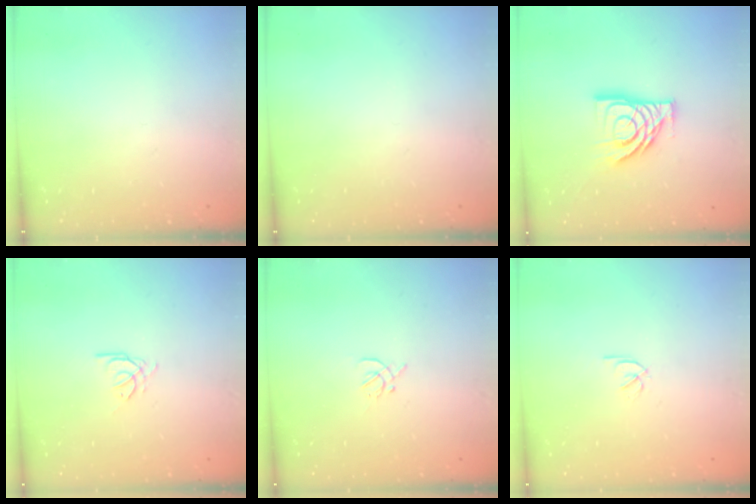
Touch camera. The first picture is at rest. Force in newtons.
{"total": 0.0}
{"total": 13.3, "press": 13.3, "slide": 1.2}
{"total": 0.7, "press": 0.6, "slide": 0.3}
{"total": 1.4, "press": 1.3, "slide": 0.5}
{"total": 1.8, "press": 1.7, "slide": 0.5}